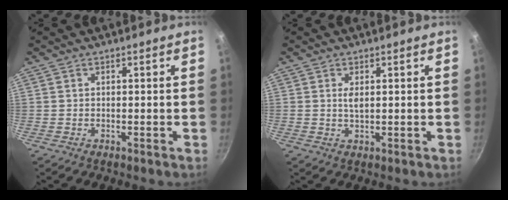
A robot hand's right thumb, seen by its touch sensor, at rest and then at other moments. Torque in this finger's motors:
{"motor_torque": [0.27, 0.03, 0.44, 0.05, 0.00]}